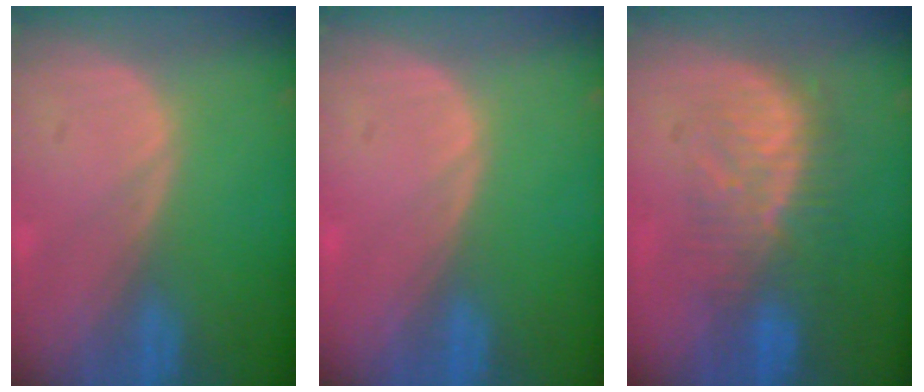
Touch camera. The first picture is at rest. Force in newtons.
{"total": 0.0}
{"total": 8.2, "press": 8.0, "slide": 1.6}